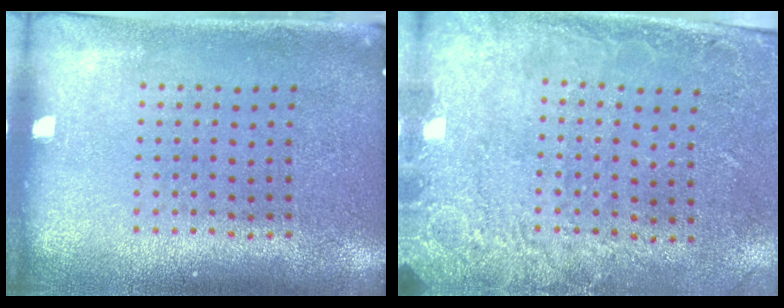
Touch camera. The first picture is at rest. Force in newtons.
{"total": 2.8, "press": 2.0, "slide": 1.9}